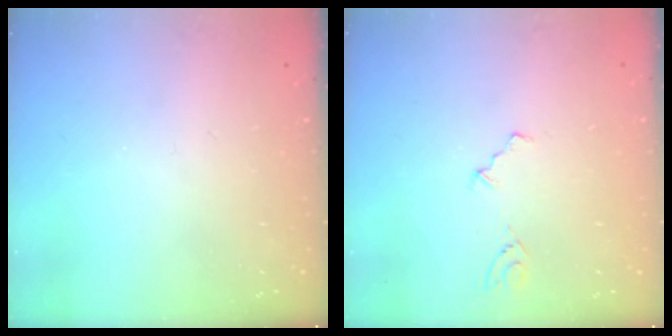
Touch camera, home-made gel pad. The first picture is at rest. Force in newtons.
{"total": 2.5, "press": 2.2, "slide": 1.2}